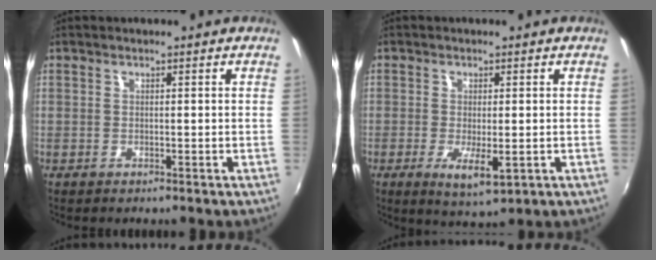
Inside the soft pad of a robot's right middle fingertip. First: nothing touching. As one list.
[{"total": 5.6, "force": [-1.7, 1.7, 5.0], "torque": [-0.098, -0.018, -0.024]}]